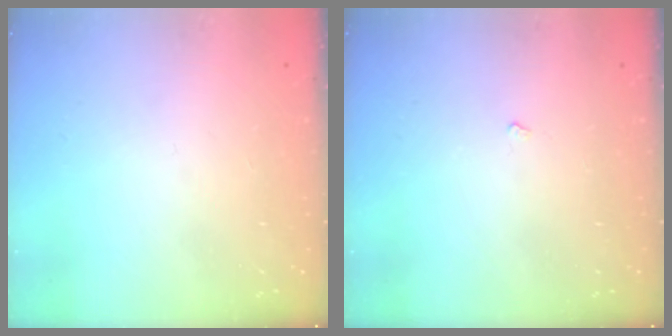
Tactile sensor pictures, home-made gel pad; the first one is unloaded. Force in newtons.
{"total": 2.2, "press": 2.1, "slide": 0.4}